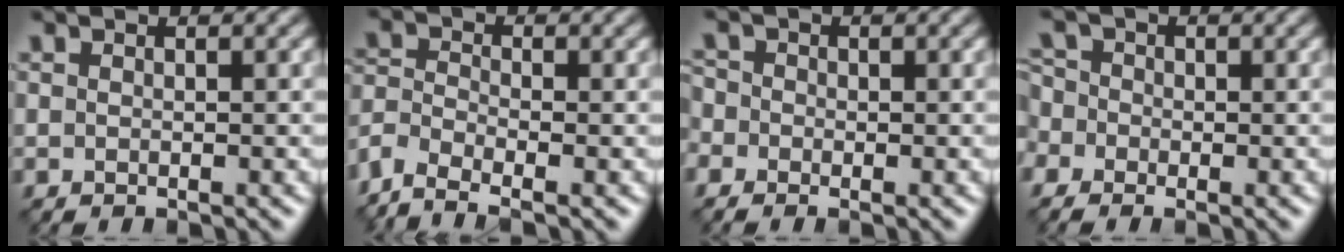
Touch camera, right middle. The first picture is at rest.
{"total": 3.8, "force": [-3.2, 1.3, 1.7], "torque": [-0.041, -0.003, -0.082]}
{"total": 3.1, "force": [-1.3, 2.4, 1.4], "torque": [-0.016, 0.014, -0.031]}
{"total": 4.6, "force": [-1.3, 3.6, 2.5], "torque": [-0.051, 0.018, -0.038]}